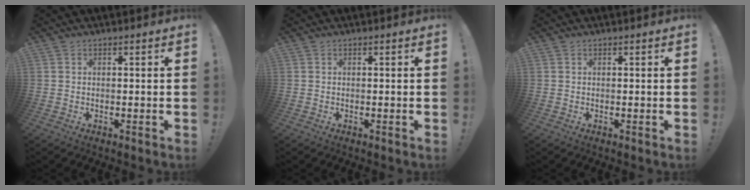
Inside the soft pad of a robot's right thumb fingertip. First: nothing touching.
{"total": 0.0}
{"total": 0.0}